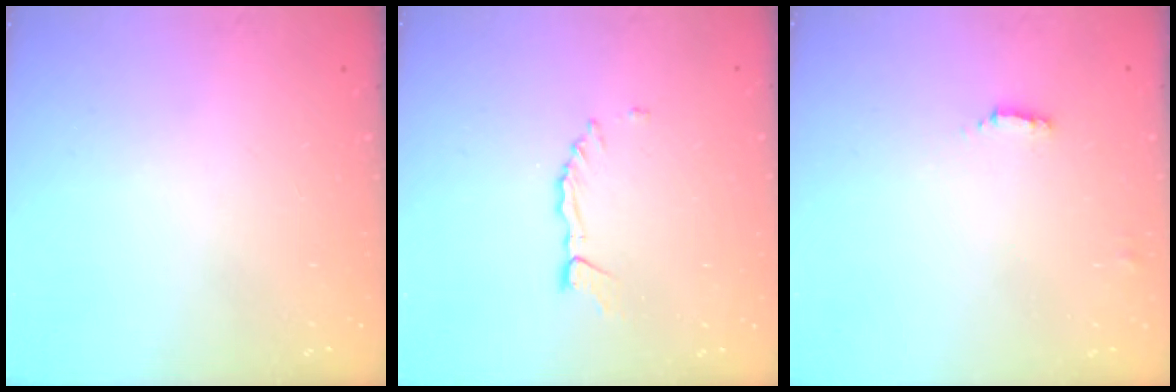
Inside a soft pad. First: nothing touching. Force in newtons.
{"total": 2.8, "press": 2.7, "slide": 0.3}
{"total": 1.4, "press": 1.4, "slide": 0.4}